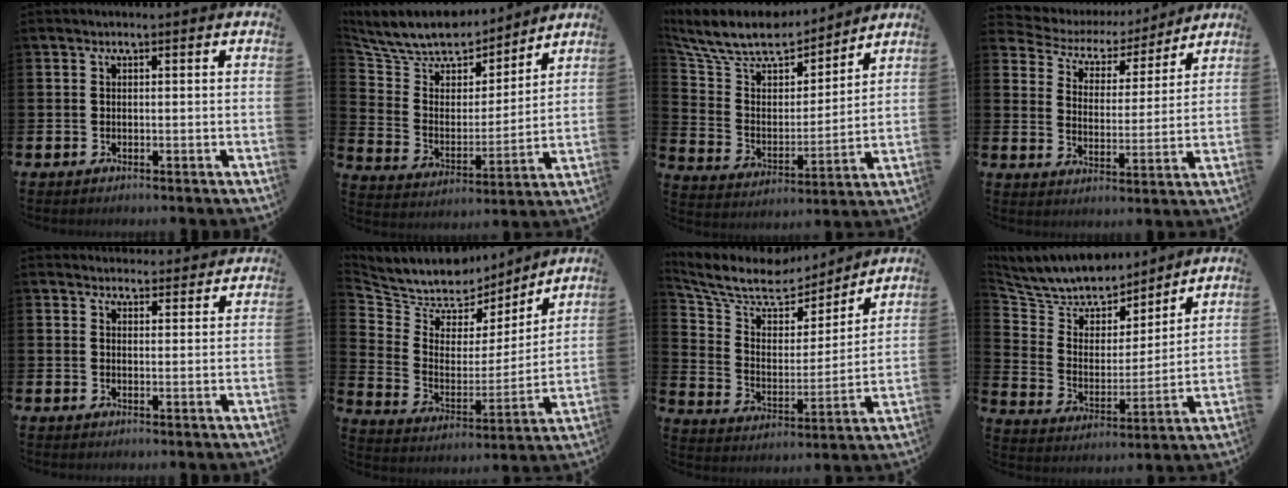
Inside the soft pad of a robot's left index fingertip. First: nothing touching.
{"total": 10.0, "force": [9.3, 3.3, 1.8], "torque": [-0.086, -0.066, 0.167]}
{"total": 11.3, "force": [10.3, 3.5, 3.1], "torque": [-0.103, -0.072, 0.179]}
{"total": 5.1, "force": [4.4, 2.5, 0.7], "torque": [-0.049, -0.033, 0.070]}
{"total": 3.2, "force": [3.0, 0.8, -0.2], "torque": [0.006, -0.019, 0.054]}
{"total": 8.3, "force": [7.6, 3.4, 0.2], "torque": [-0.060, -0.059, 0.135]}
{"total": 8.7, "force": [7.3, 4.0, 2.5], "torque": [-0.096, -0.047, 0.128]}
{"total": 8.6, "force": [8.1, 2.9, 0.7], "torque": [-0.071, -0.061, 0.146]}